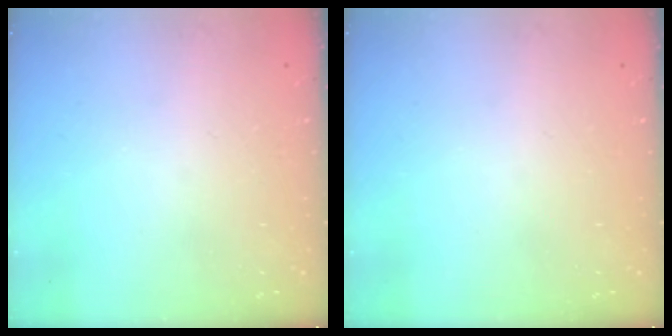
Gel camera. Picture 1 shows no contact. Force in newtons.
{"total": 0.0}